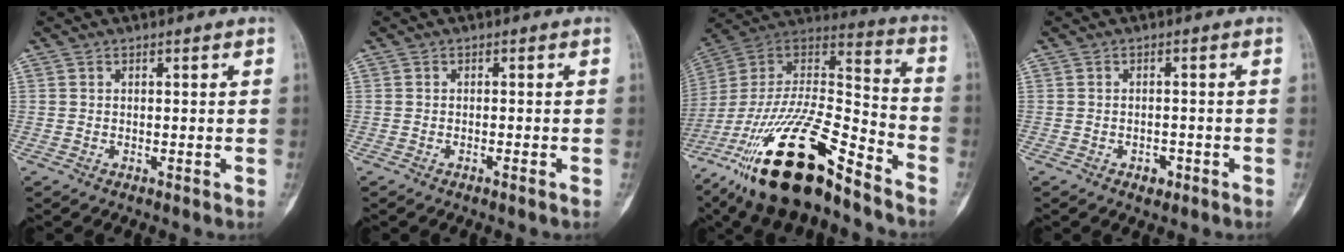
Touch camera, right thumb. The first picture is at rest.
{"total": 1.0, "force": [-0.7, -0.1, 0.8], "torque": [-0.019, 0.004, -0.008]}
{"total": 27.6, "force": [-18.2, 8.1, 19.0], "torque": [-0.382, 0.054, -0.322]}
{"total": 2.2, "force": [-1.2, 1.4, 1.3], "torque": [-0.014, 0.007, -0.014]}